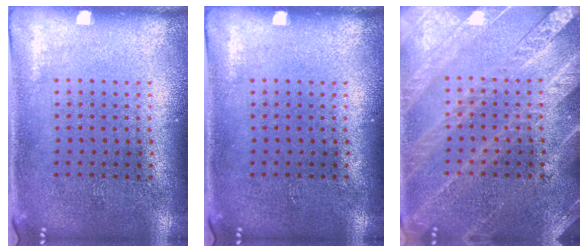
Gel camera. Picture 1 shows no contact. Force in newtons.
{"total": 0.0}
{"total": 4.0, "press": 4.0, "slide": 0.5}